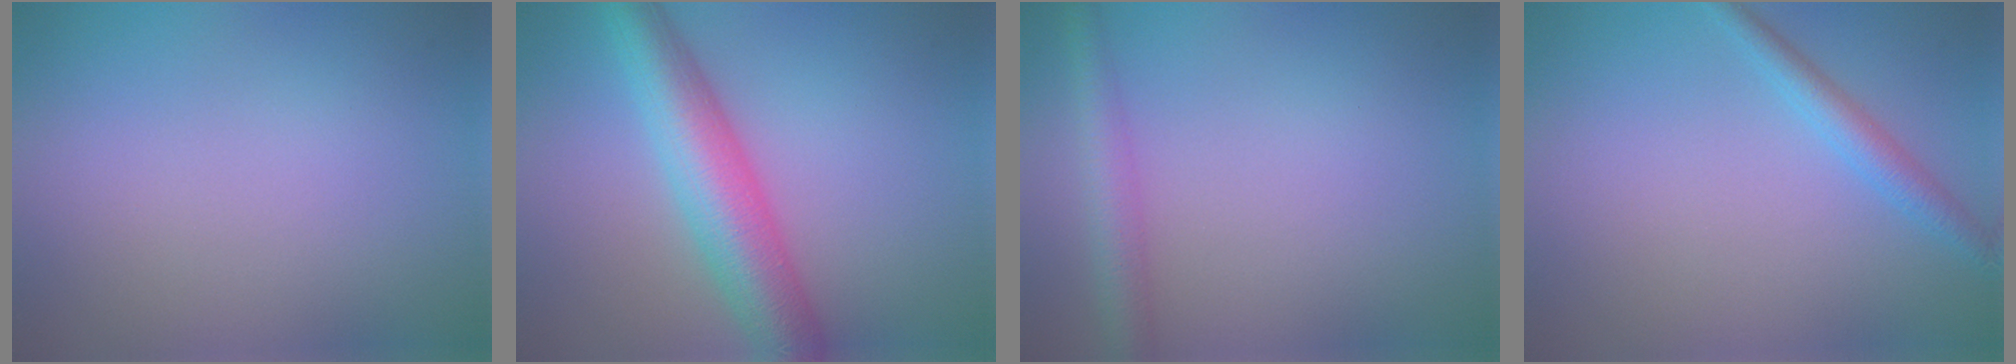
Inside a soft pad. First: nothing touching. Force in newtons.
{"total": 7.2, "press": 7.2, "slide": 0.2}
{"total": 2.9, "press": 2.9, "slide": 0.1}
{"total": 2.1, "press": 2.1, "slide": 0.1}